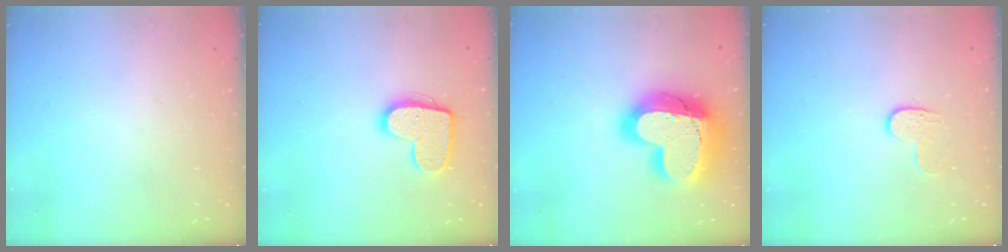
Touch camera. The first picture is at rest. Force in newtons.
{"total": 12.8, "press": 12.8, "slide": 0.6}
{"total": 25.8, "press": 25.7, "slide": 1.9}
{"total": 3.6, "press": 3.6, "slide": 0.3}